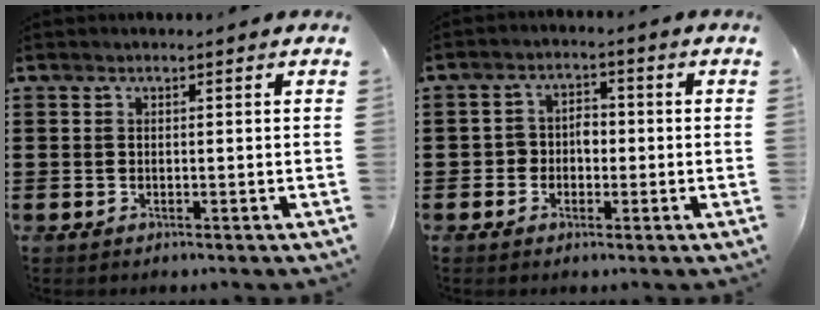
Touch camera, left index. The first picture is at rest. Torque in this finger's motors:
{"motor_torque": [0.14, 0.13, 0.09, 0.01]}